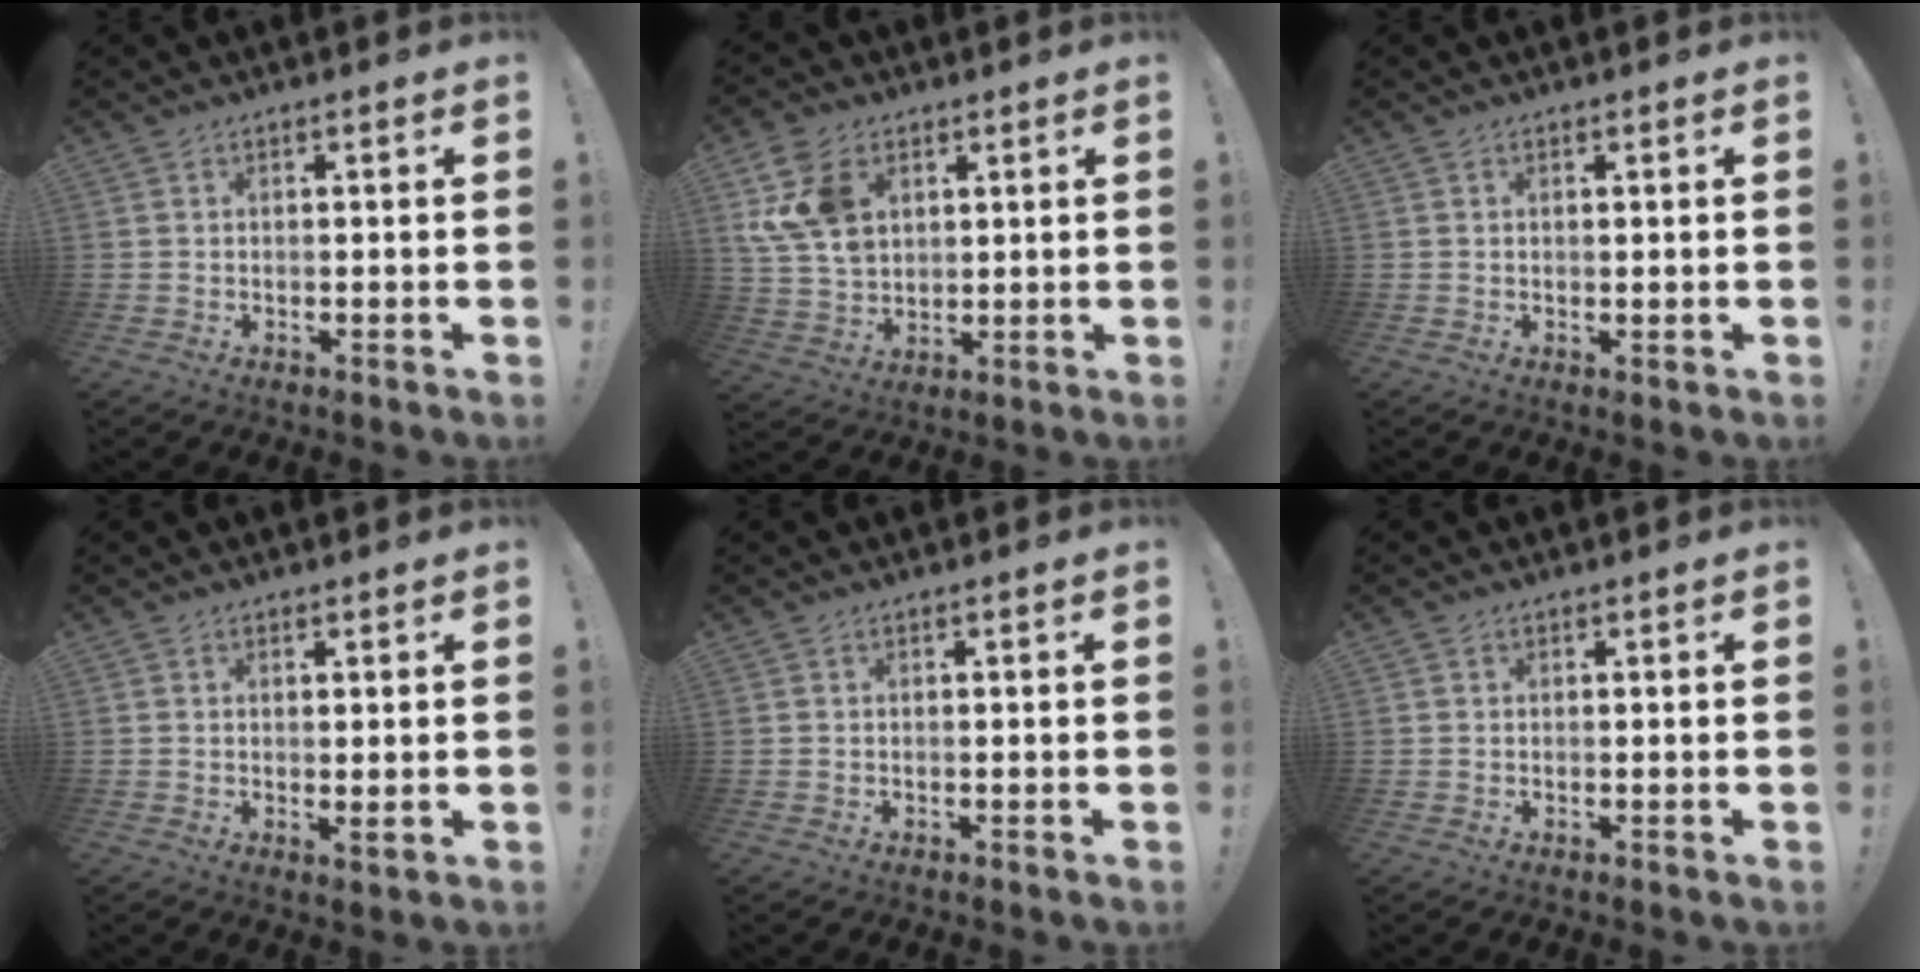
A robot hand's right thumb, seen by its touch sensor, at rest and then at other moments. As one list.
[{"total": 13.4, "force": [5.0, 9.6, 7.9], "torque": [-0.161, -0.009, 0.102]}, {"total": 0.8, "force": [0.6, 0.2, 0.4], "torque": [-0.008, 0.001, 0.011]}, {"total": 1.6, "force": [0.7, 0.4, 1.4], "torque": [-0.016, -0.005, 0.013]}, {"total": 0.0}, {"total": 0.5, "force": [0.3, 0.4, 0.0], "torque": [0.007, -0.002, 0.004]}]